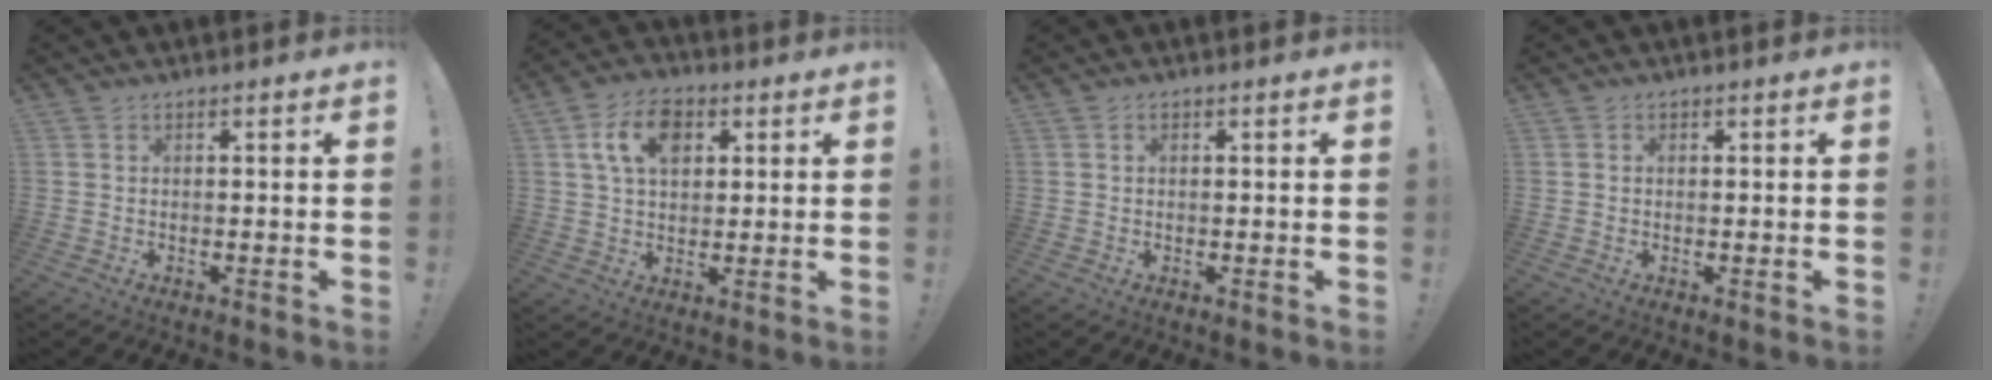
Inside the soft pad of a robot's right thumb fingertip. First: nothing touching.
{"total": 11.1, "force": [3.8, 7.3, 7.4], "torque": [-0.125, 0.013, 0.073]}
{"total": 0.6, "force": [0.2, 0.5, 0.3], "torque": [-0.014, 0.005, 0.005]}
{"total": 0.6, "force": [0.1, 0.5, 0.2], "torque": [0.002, -0.001, 0.001]}